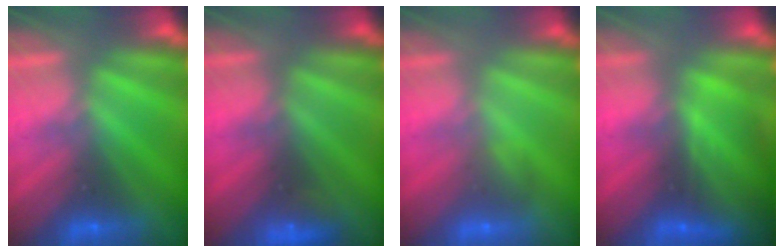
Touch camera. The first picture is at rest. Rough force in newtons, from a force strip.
{"total": 2.3}
{"total": 2.8}
{"total": 8.4}